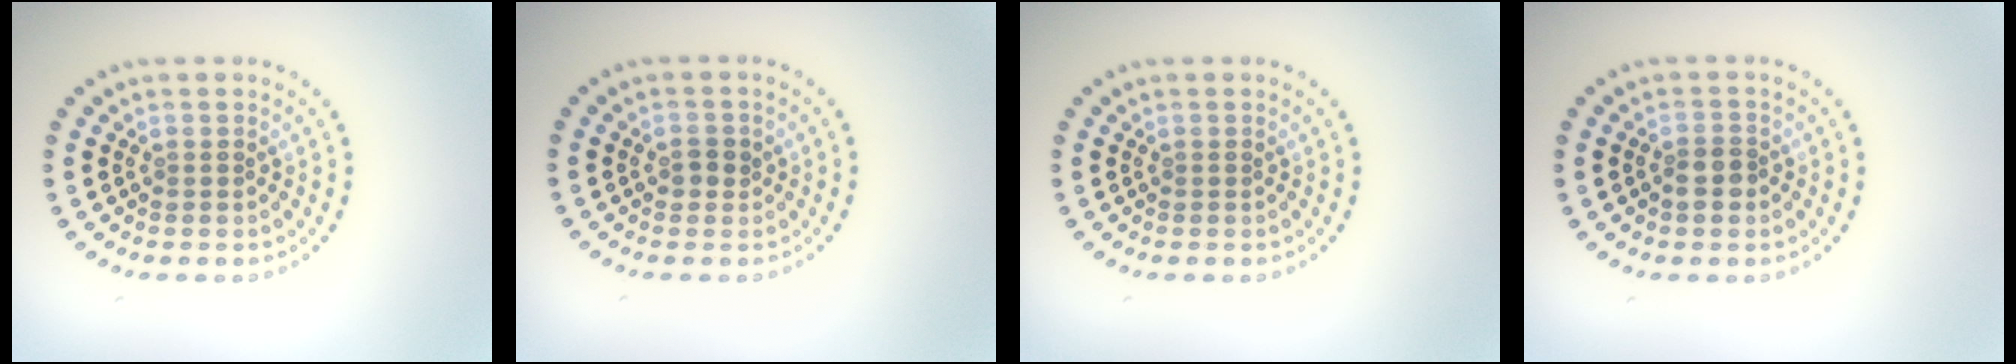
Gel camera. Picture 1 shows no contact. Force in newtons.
{"total": 1.3, "press": 1.3, "slide": 0.4}
{"total": 0.0}
{"total": 1.9, "press": 1.7, "slide": 0.8}